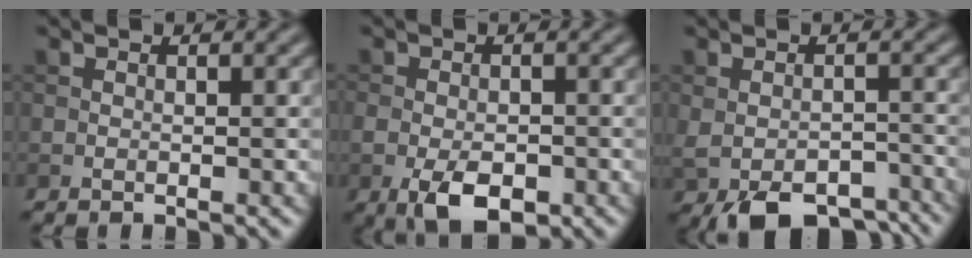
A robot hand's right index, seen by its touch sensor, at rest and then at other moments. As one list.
[{"total": 5.3, "force": [-2.2, 2.9, 3.9], "torque": [-0.071, -0.010, -0.039]}, {"total": 6.9, "force": [-4.9, 2.9, 3.8], "torque": [-0.054, -0.018, -0.072]}]